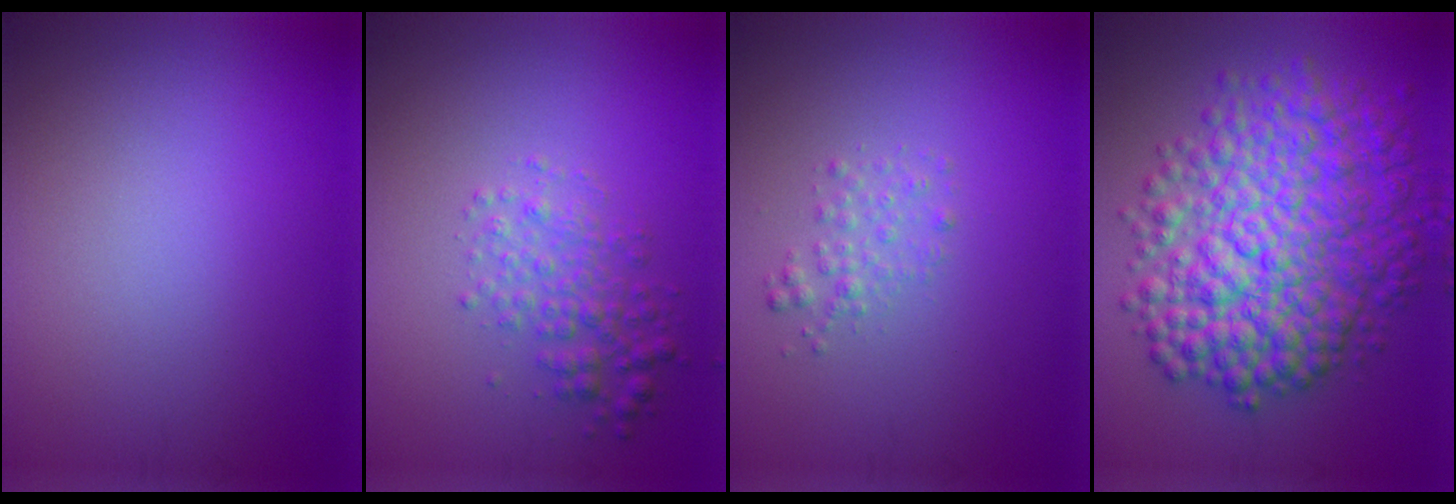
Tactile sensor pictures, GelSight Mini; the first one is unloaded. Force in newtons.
{"total": 2.9, "press": 2.9, "slide": 0.0}
{"total": 1.4, "press": 1.4, "slide": 0.1}
{"total": 11.1, "press": 11.1, "slide": 0.1}